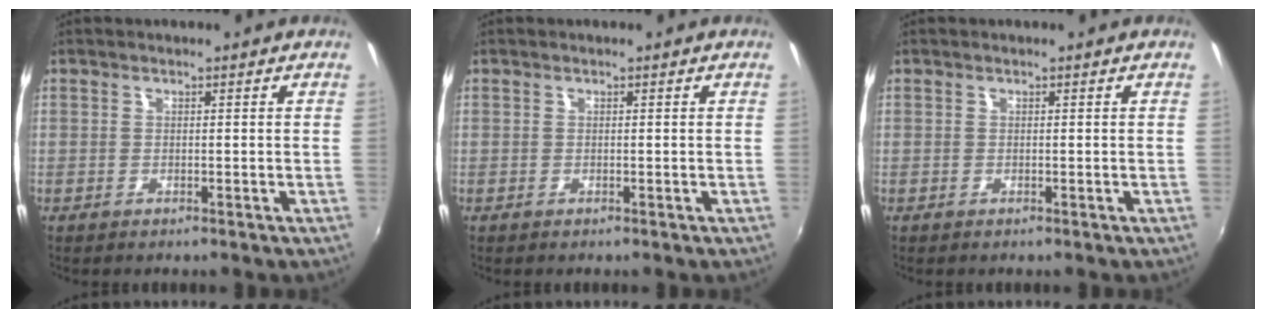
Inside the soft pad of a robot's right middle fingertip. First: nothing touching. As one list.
[{"total": 0.0}, {"total": 0.0}]